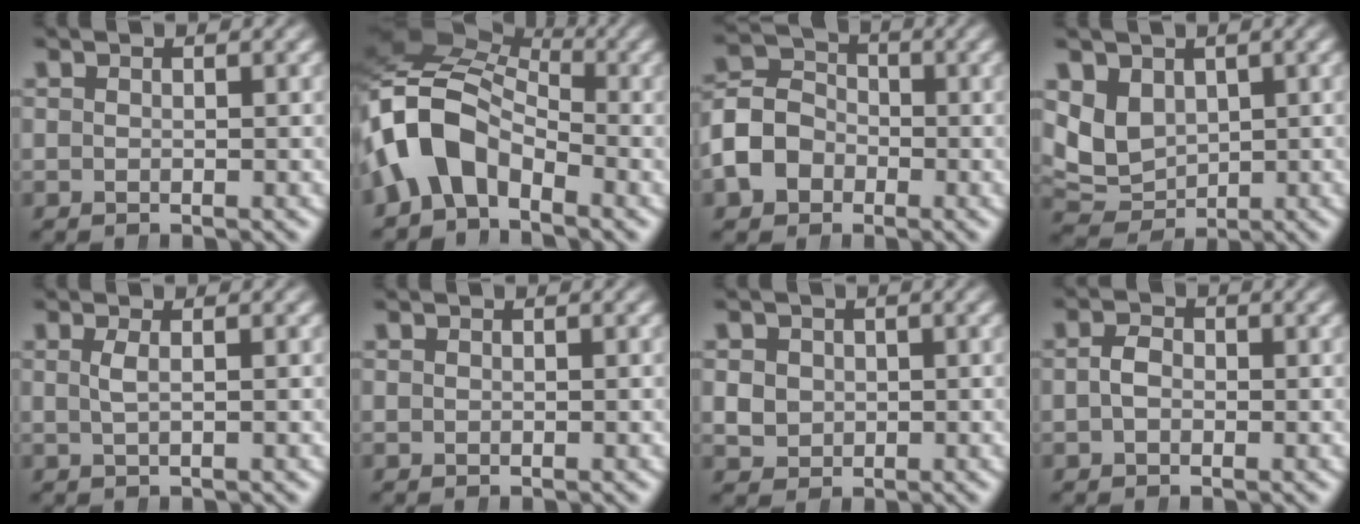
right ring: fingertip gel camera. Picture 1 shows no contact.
{"total": 10.1, "force": [0.3, 8.1, 6.1], "torque": [-0.152, -0.013, -0.003]}
{"total": 6.9, "force": [-1.7, 6.1, 2.8], "torque": [-0.068, -0.016, -0.025]}
{"total": 7.3, "force": [-0.1, 6.7, 3.0], "torque": [-0.092, -0.036, 0.013]}
{"total": 0.9, "force": [0.1, -0.1, 0.9], "torque": [-0.023, -0.005, 0.008]}
{"total": 0.0}
{"total": 3.1, "force": [-0.1, 3.0, 1.0], "torque": [-0.025, -0.014, 0.009]}
{"total": 1.5, "force": [-0.5, 1.1, 0.9], "torque": [-0.021, -0.003, -0.009]}